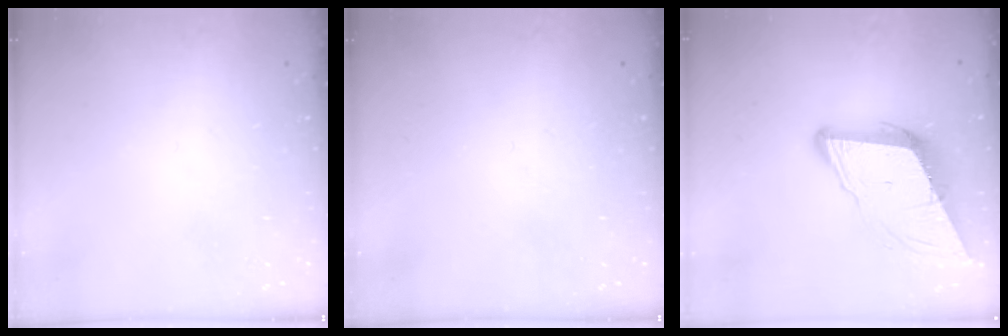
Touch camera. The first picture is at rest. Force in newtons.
{"total": 0.0}
{"total": 10.5, "press": 9.9, "slide": 3.6}